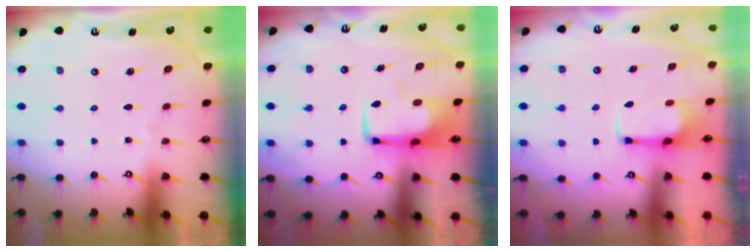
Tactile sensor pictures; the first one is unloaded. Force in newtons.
{"total": 6.2, "press": 6.0, "slide": 1.2}
{"total": 2.8, "press": 2.6, "slide": 0.8}